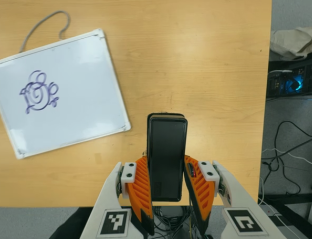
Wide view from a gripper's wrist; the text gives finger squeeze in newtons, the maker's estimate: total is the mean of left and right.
{"total": 4.2, "left": 2.6, "right": 5.8}